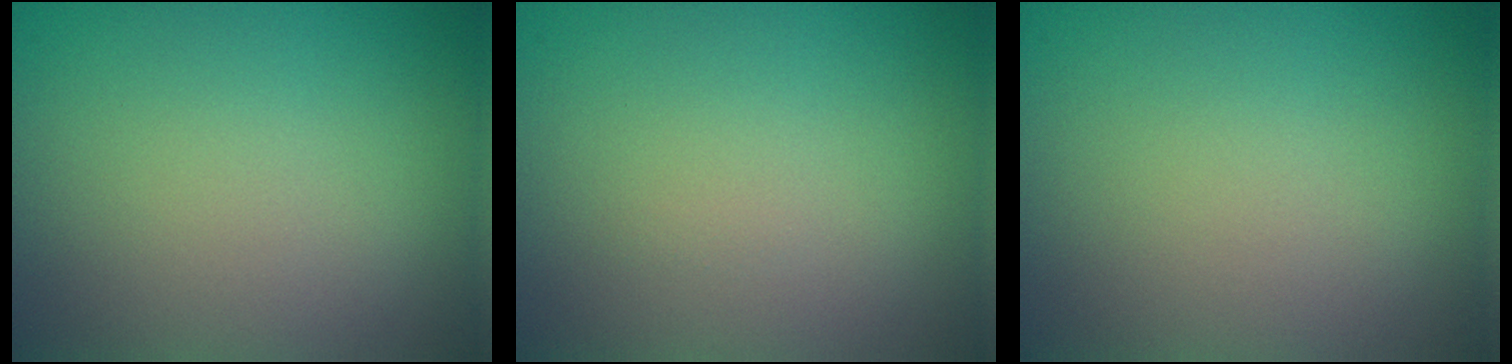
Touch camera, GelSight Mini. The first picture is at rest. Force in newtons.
{"total": 0.0}
{"total": 0.0}